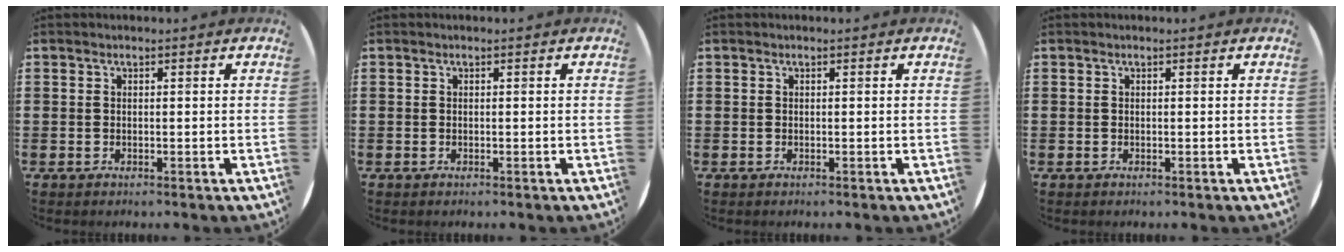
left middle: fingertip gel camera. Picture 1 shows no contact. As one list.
[{"total": 0.0}, {"total": 0.0}, {"total": 0.0}]